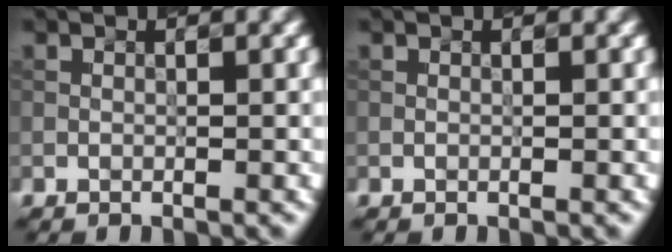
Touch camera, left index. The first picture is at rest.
{"total": 0.0}